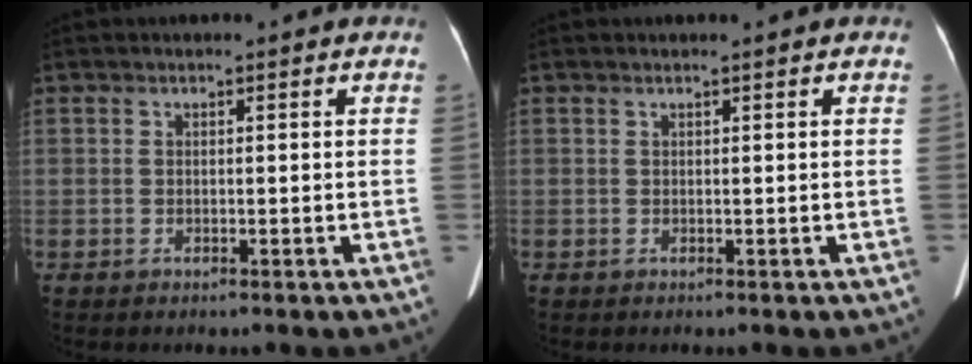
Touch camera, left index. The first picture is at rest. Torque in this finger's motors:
{"motor_torque": [-0.72, 0.30, -0.13, -0.06]}